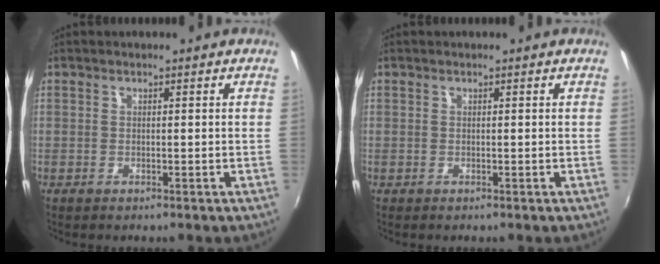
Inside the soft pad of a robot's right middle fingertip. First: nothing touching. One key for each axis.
{"total": 0.0}